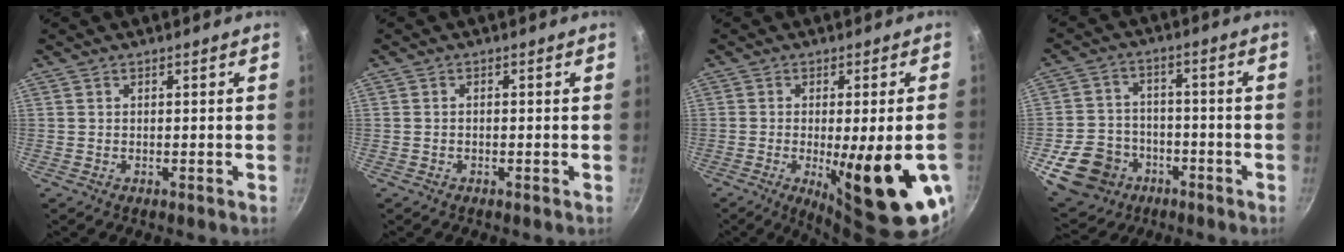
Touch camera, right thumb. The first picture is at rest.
{"total": 0.6, "force": [-0.3, 0.4, 0.4], "torque": [-0.009, 0.005, -0.006]}
{"total": 17.2, "force": [-5.0, 4.0, 16.0], "torque": [-0.195, -0.008, -0.056]}
{"total": 13.7, "force": [-6.0, 10.9, 5.8], "torque": [-0.089, 0.040, -0.092]}